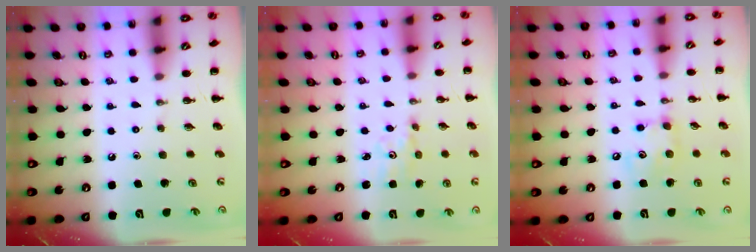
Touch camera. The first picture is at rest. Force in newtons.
{"total": 2.0, "press": 1.9, "slide": 0.7}
{"total": 6.4, "press": 6.4, "slide": 0.5}